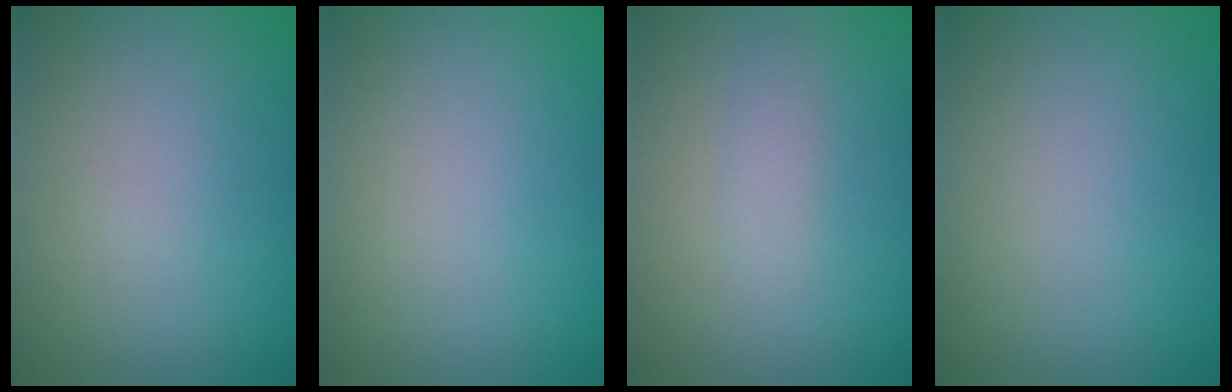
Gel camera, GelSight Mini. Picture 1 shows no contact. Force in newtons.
{"total": 0.0}
{"total": 1.1, "press": 1.1, "slide": 0.1}
{"total": 0.0}